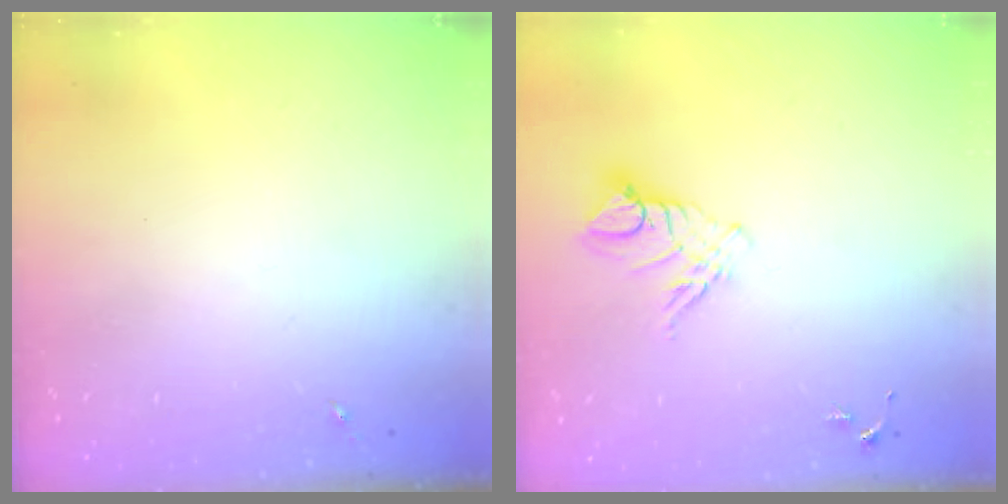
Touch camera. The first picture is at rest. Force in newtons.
{"total": 9.4, "press": 9.4, "slide": 0.9}